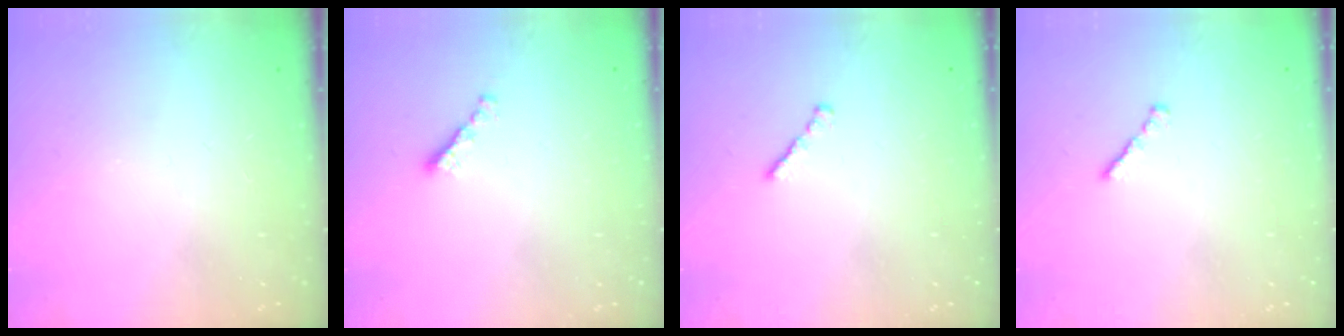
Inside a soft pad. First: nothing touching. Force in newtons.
{"total": 2.2, "press": 2.1, "slide": 0.5}
{"total": 1.6, "press": 1.5, "slide": 0.5}
{"total": 1.6, "press": 1.5, "slide": 0.5}